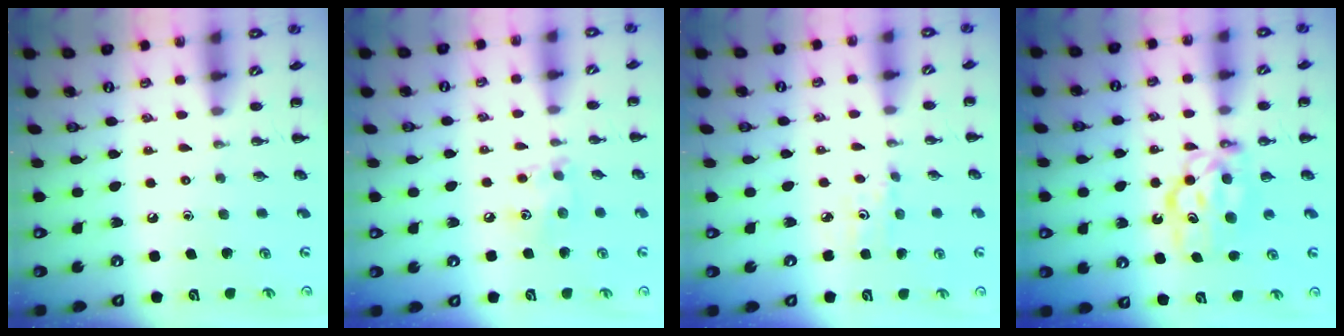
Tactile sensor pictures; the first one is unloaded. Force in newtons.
{"total": 5.6, "press": 5.5, "slide": 0.5}
{"total": 3.8, "press": 3.7, "slide": 0.9}
{"total": 8.3, "press": 8.1, "slide": 1.5}